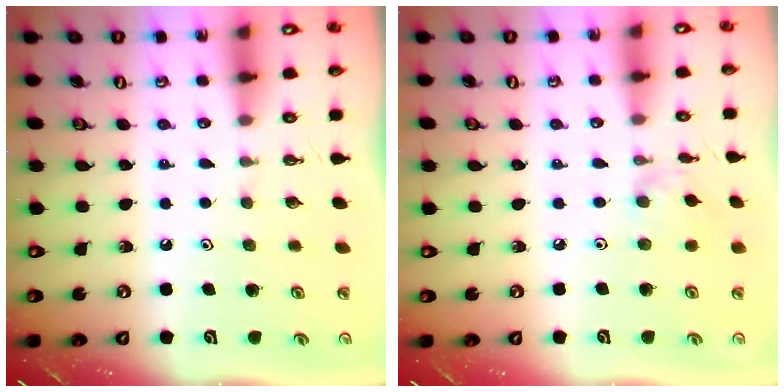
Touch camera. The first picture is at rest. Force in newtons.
{"total": 2.1, "press": 2.1, "slide": 0.4}